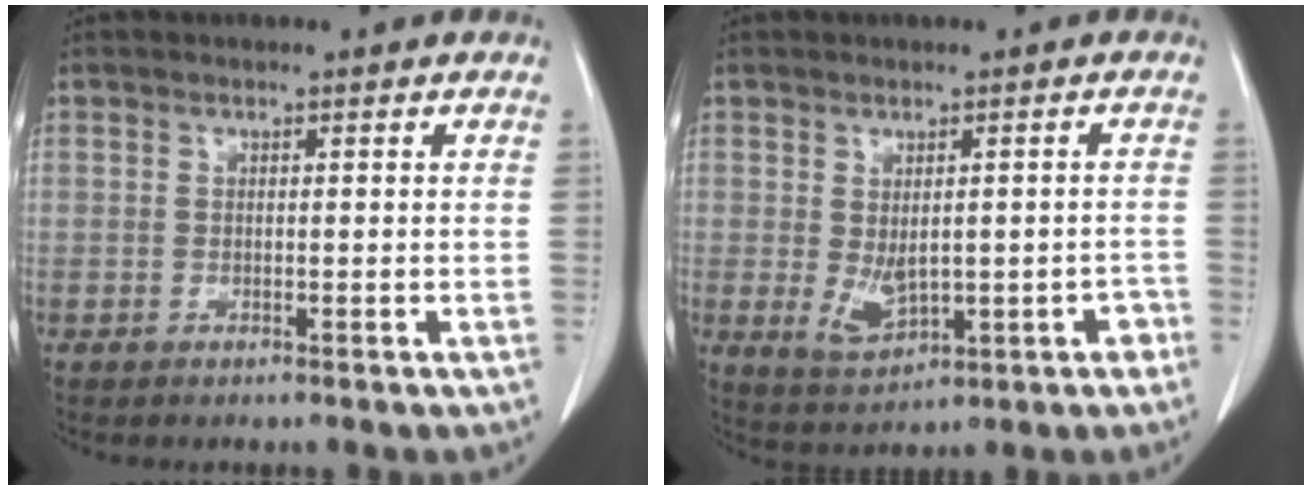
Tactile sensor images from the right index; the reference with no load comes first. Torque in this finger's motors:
{"motor_torque": [0.86, -0.25, 0.40, 0.05]}